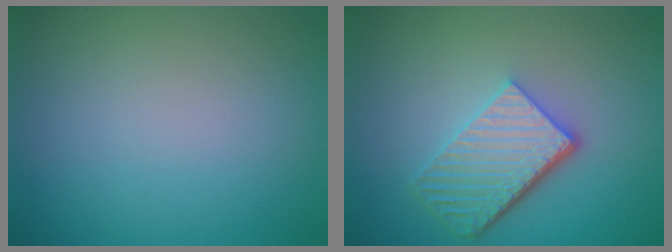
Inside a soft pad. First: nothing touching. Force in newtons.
{"total": 5.4, "press": 3.8, "slide": 3.8}